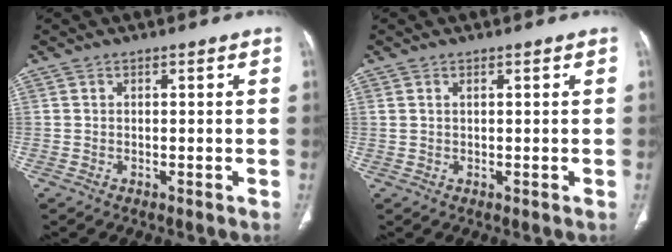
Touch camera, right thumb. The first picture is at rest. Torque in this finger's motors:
{"motor_torque": [-0.39, -0.41, -0.36, 0.14, 0.02]}